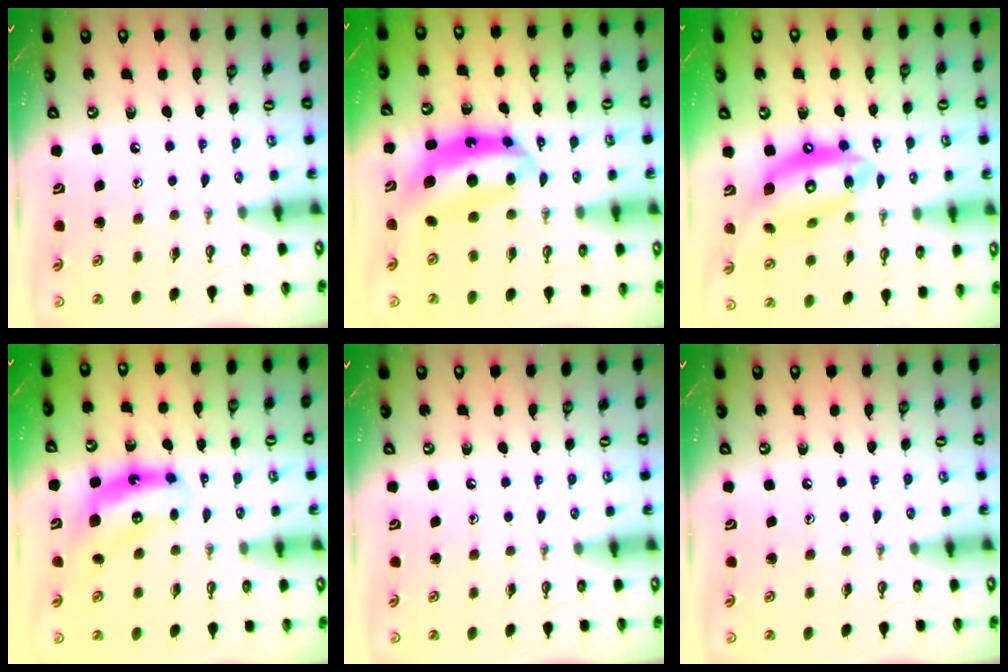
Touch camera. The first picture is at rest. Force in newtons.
{"total": 7.9, "press": 7.9, "slide": 0.5}
{"total": 16.1, "press": 16.1, "slide": 1.5}
{"total": 6.7, "press": 6.7, "slide": 0.4}
{"total": 0.0}
{"total": 0.0}